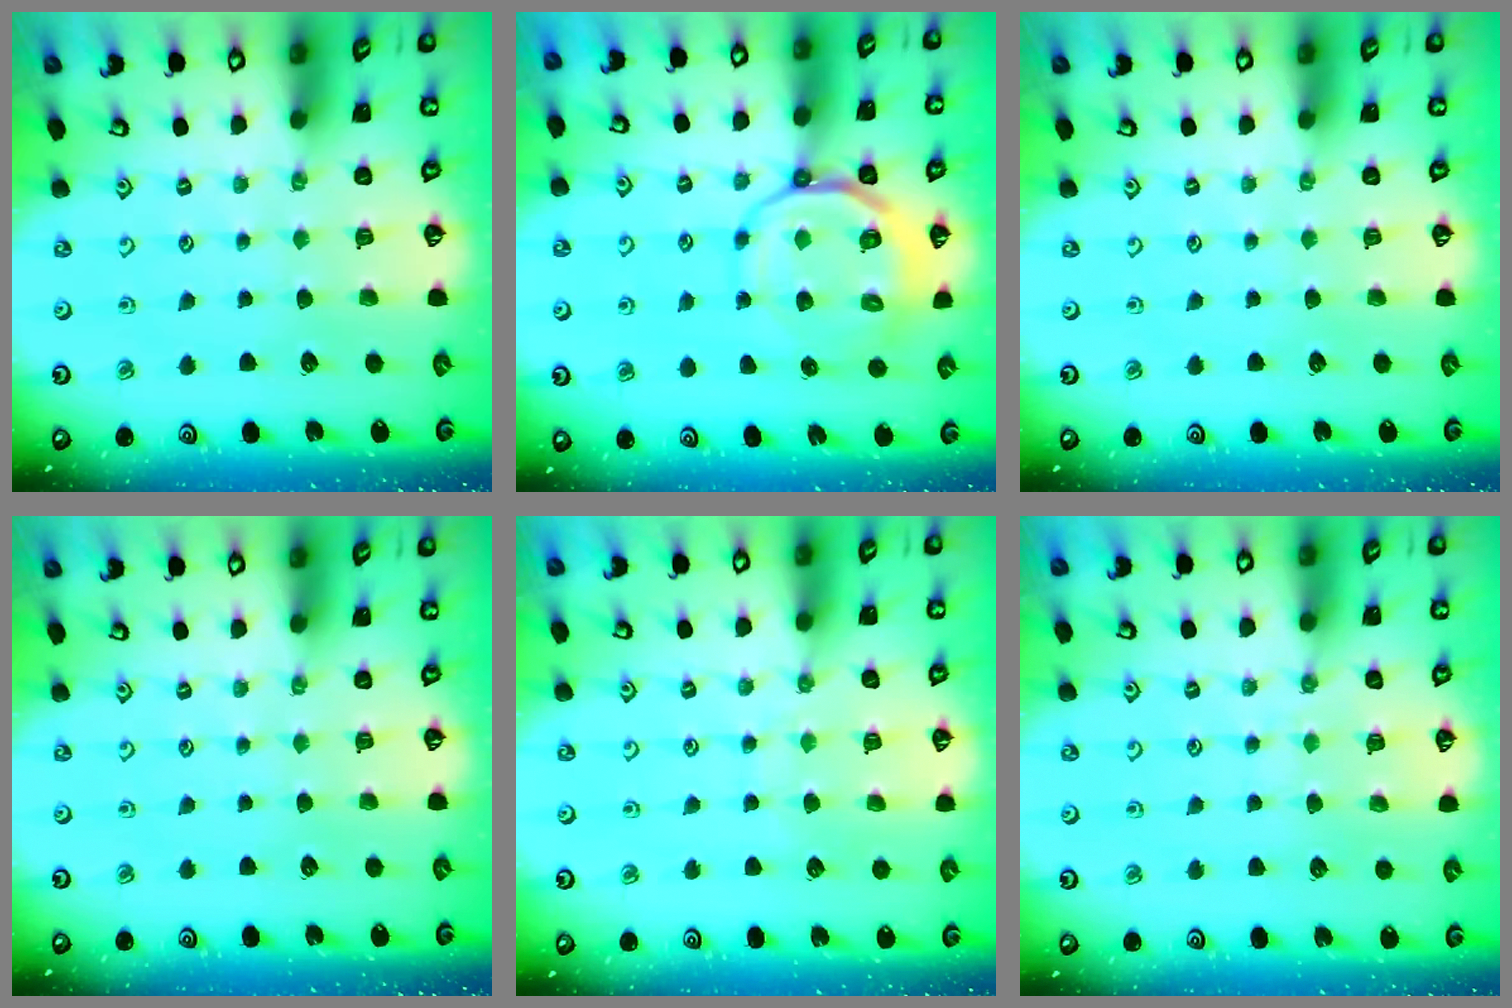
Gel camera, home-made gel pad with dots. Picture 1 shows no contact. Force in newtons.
{"total": 11.6, "press": 11.3, "slide": 2.7}
{"total": 0.0}
{"total": 0.0}
{"total": 6.9, "press": 6.9, "slide": 0.8}
{"total": 5.9, "press": 5.9, "slide": 0.6}